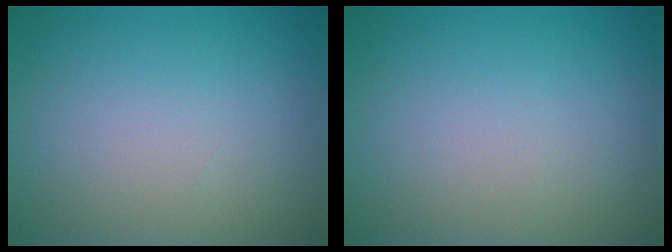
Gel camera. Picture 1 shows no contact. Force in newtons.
{"total": 0.0}